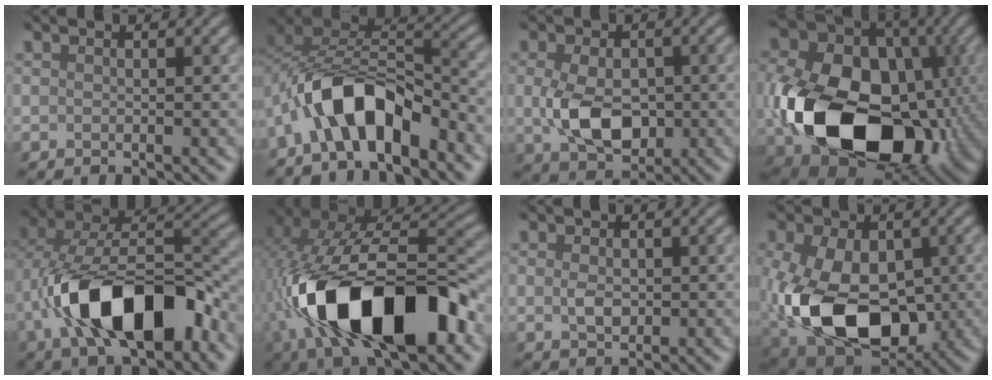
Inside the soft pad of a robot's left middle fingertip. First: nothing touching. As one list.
[{"total": 7.9, "force": [-4.6, 3.2, 5.6], "torque": [-0.090, 0.018, -0.079]}, {"total": 5.7, "force": [-0.5, 3.7, 4.4], "torque": [-0.100, -0.005, -0.001]}, {"total": 17.3, "force": [-3.5, 12.5, 11.5], "torque": [-0.222, -0.021, -0.053]}, {"total": 11.9, "force": [-4.5, 5.8, 9.3], "torque": [-0.170, 0.011, -0.074]}, {"total": 15.3, "force": [-5.1, 6.9, 12.6], "torque": [-0.229, 0.012, -0.072]}, {"total": 1.4, "force": [-0.1, 0.9, 1.2], "torque": [-0.028, 0.003, 0.001]}, {"total": 12.6, "force": [-2.1, 8.3, 9.2], "torque": [-0.198, -0.017, -0.035]}]